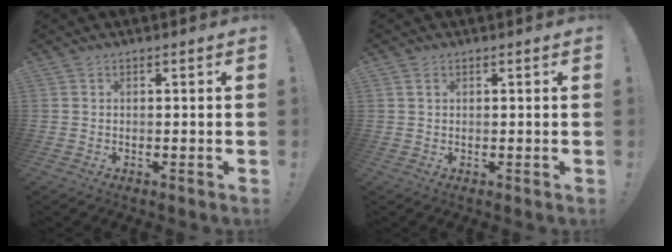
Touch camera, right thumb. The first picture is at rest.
{"total": 1.1, "force": [0.5, 0.7, 0.7], "torque": [-0.010, 0.000, 0.010]}